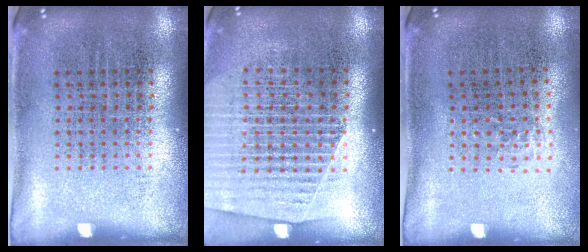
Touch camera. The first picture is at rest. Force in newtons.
{"total": 1.7, "press": 1.6, "slide": 0.5}
{"total": 0.6, "press": 0.4, "slide": 0.3}